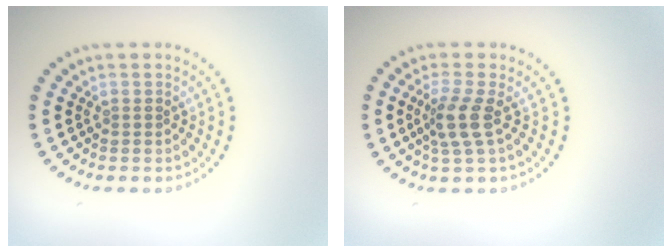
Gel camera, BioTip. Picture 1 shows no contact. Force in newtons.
{"total": 2.8, "press": 2.1, "slide": 1.9}